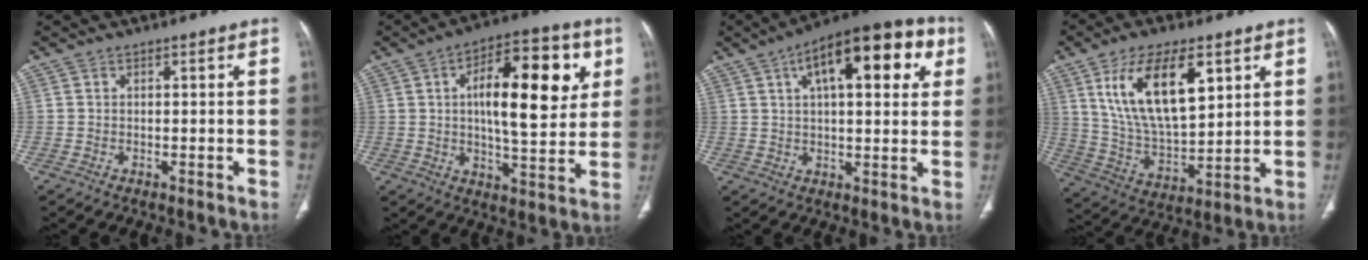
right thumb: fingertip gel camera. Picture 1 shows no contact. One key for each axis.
{"total": 19.0, "fx": 4.8, "fy": 7.5, "fz": 16.8, "tx": -0.216, "ty": -0.001, "tz": 0.065}
{"total": 19.4, "fx": 7.4, "fy": 8.0, "fz": 16.0, "tx": -0.204, "ty": 0.016, "tz": 0.102}
{"total": 17.9, "fx": 7.4, "fy": 8.1, "fz": 14.1, "tx": -0.236, "ty": -0.028, "tz": 0.147}